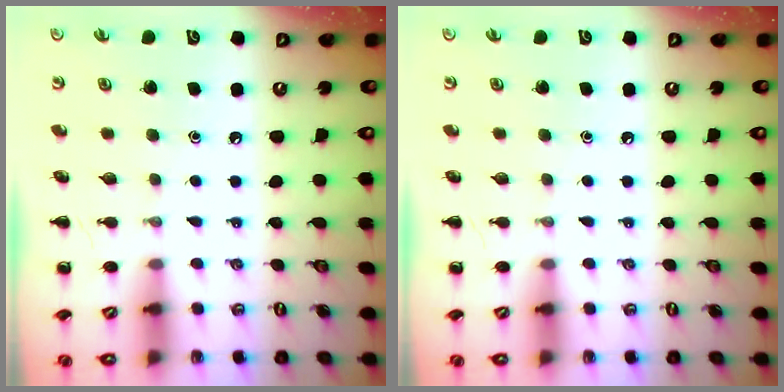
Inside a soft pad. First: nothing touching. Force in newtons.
{"total": 0.0}